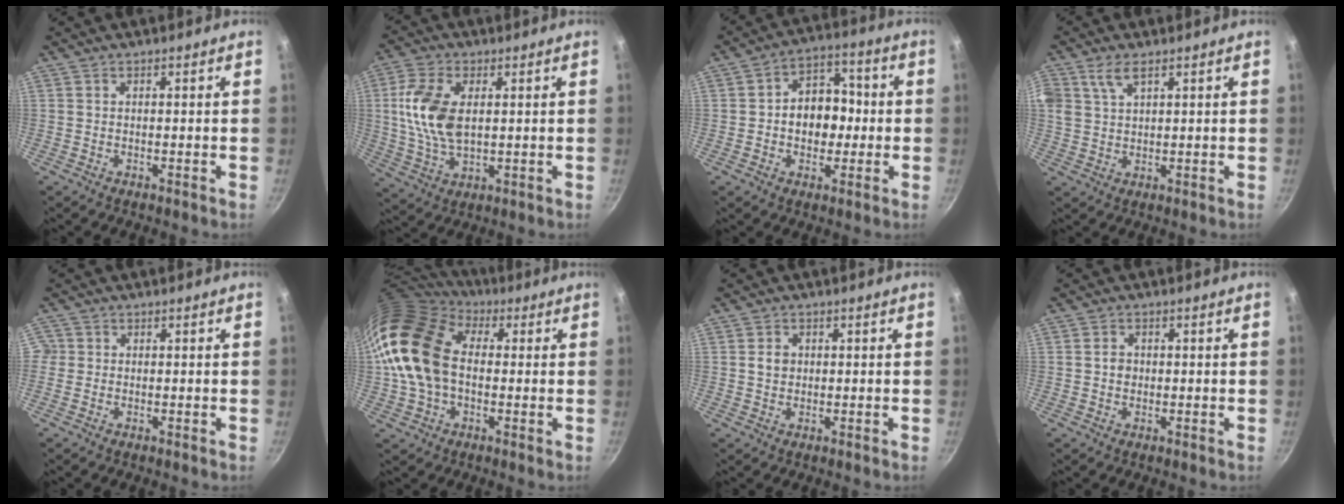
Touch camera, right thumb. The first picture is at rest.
{"total": 11.7, "force": [1.8, 6.6, 9.5], "torque": [-0.186, -0.002, 0.035]}
{"total": 10.5, "force": [-0.5, 8.0, 6.8], "torque": [-0.050, 0.022, -0.019]}
{"total": 5.3, "force": [2.9, 2.7, 3.5], "torque": [-0.063, 0.001, 0.060]}
{"total": 1.7, "force": [-0.2, 1.7, 0.2], "torque": [0.007, 0.003, -0.007]}
{"total": 18.4, "force": [1.2, 13.0, 13.0], "torque": [-0.238, 0.030, 0.010]}
{"total": 2.5, "force": [0.3, 2.1, 1.3], "torque": [-0.012, 0.004, 0.004]}
{"total": 2.1, "force": [0.0, 1.9, 1.0], "torque": [-0.009, 0.006, -0.001]}